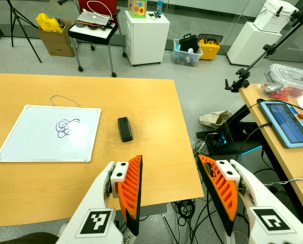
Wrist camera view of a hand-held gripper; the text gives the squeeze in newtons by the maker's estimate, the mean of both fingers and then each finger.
{"total": 0.0}